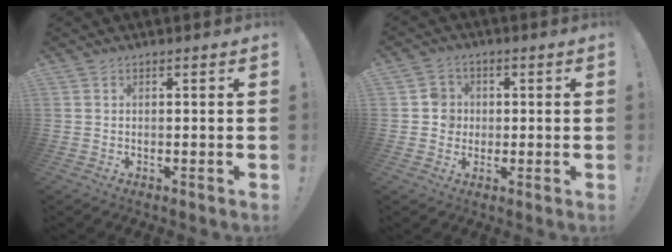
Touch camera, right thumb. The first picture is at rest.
{"total": 5.7, "force": [-0.2, 5.5, 1.6], "torque": [-0.017, 0.010, -0.004]}